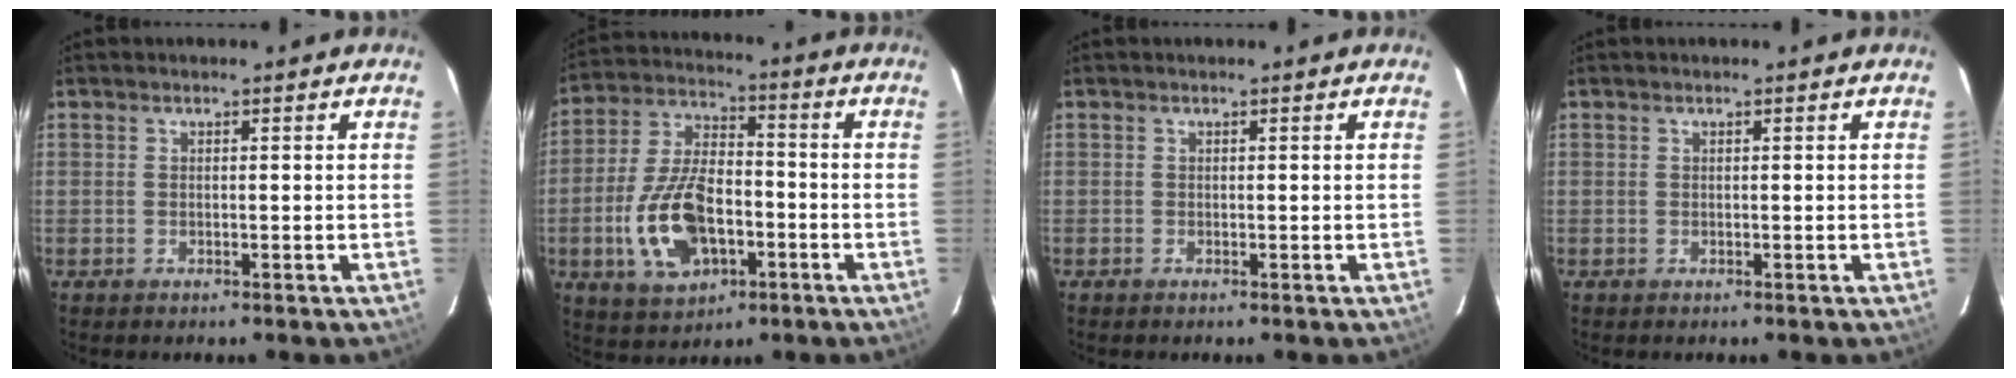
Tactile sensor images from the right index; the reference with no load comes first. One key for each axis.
{"total": 15.6, "fx": -4.9, "fy": 8.5, "fz": 12.1, "tx": -0.256, "ty": 0.006, "tz": -0.079}
{"total": 0.0}
{"total": 0.0}